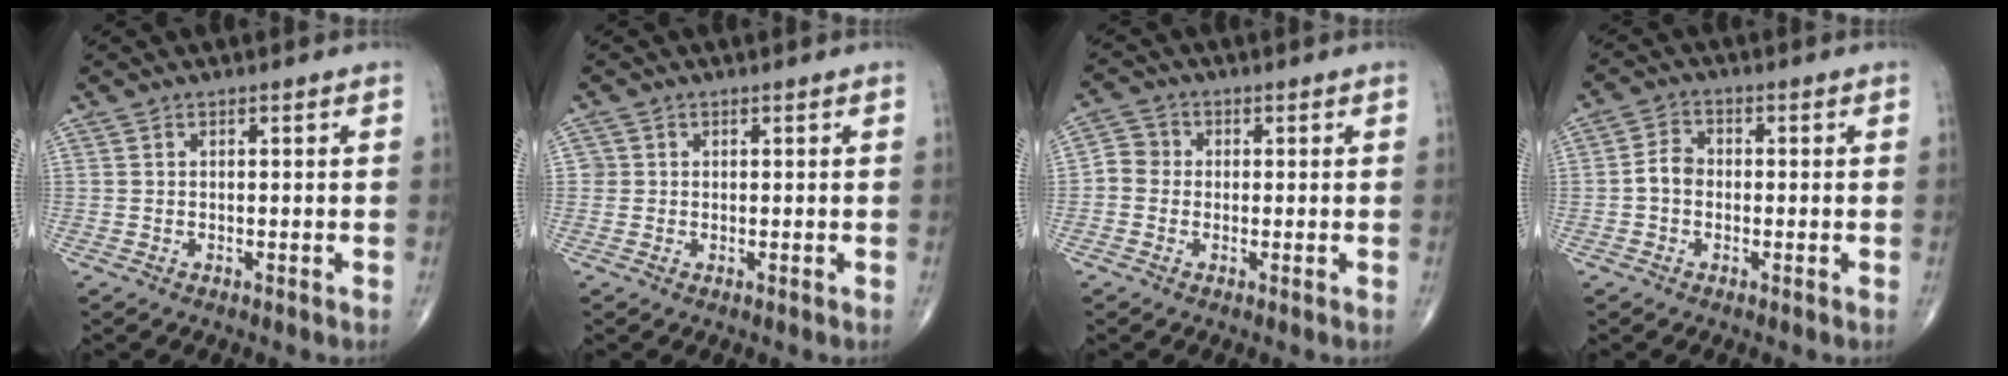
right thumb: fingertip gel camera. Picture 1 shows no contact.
{"total": 1.2, "force": [0.1, 1.2, 0.0], "torque": [0.010, 0.004, -0.001]}
{"total": 3.6, "force": [-0.5, 3.3, 1.2], "torque": [-0.004, 0.009, -0.021]}
{"total": 3.6, "force": [-0.7, 2.9, 2.1], "torque": [-0.032, 0.015, -0.021]}